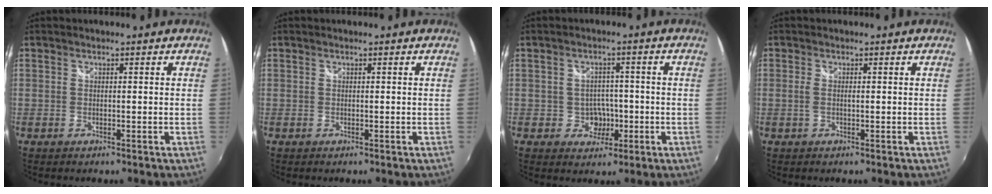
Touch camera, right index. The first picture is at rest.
{"total": 0.0}
{"total": 4.3, "force": [-1.2, 3.9, 1.4], "torque": [-0.031, 0.011, -0.007]}
{"total": 1.3, "force": [0.0, 0.2, 1.3], "torque": [-0.030, -0.001, -0.002]}